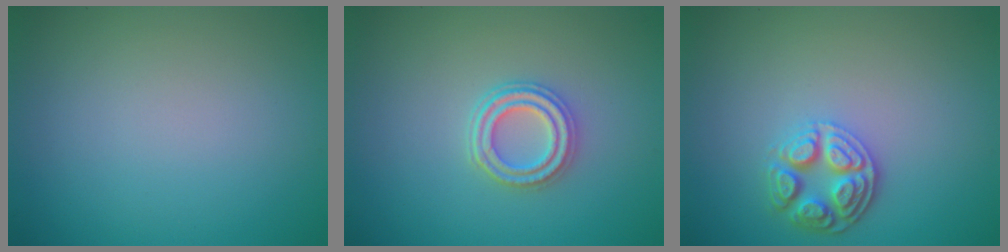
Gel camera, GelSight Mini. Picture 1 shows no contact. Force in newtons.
{"total": 2.9, "press": 2.5, "slide": 1.4}
{"total": 3.4, "press": 3.0, "slide": 1.6}